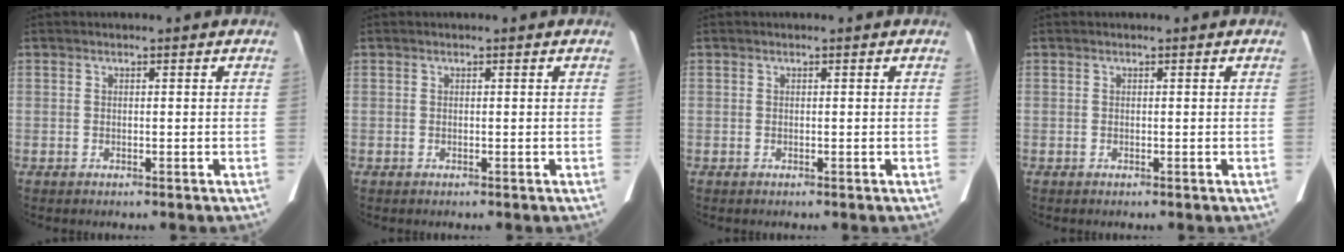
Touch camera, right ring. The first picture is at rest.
{"total": 0.0}
{"total": 0.0}
{"total": 0.0}